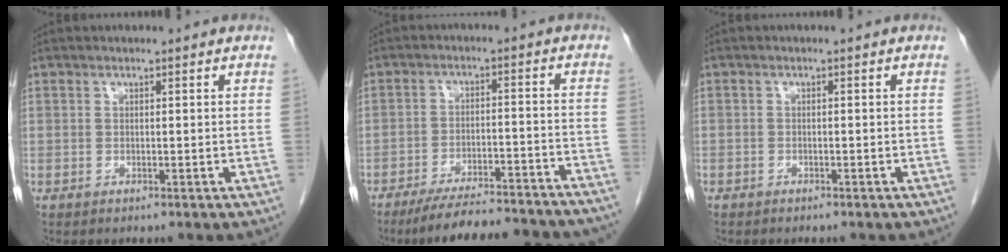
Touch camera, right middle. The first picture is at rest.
{"total": 19.9, "force": [-18.1, 2.2, 7.9], "torque": [-0.093, -0.008, -0.245]}
{"total": 1.2, "force": [-1.0, 0.7, 0.2], "torque": [-0.008, 0.002, -0.015]}